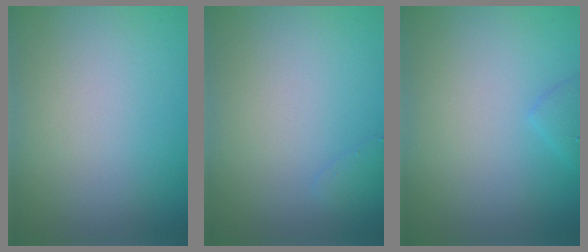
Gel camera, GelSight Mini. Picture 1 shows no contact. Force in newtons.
{"total": 0.8, "press": 0.8, "slide": 0.1}
{"total": 1.1, "press": 1.0, "slide": 0.1}